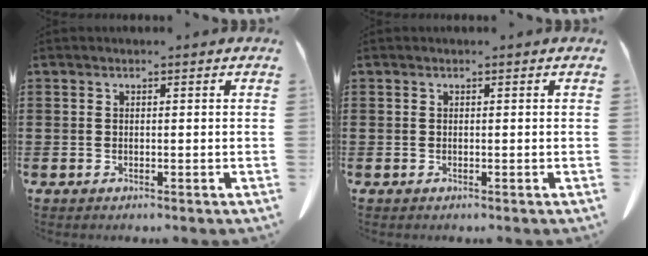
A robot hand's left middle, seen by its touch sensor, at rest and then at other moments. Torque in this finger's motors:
{"motor_torque": [0.35, 0.19, 0.03, -0.01]}